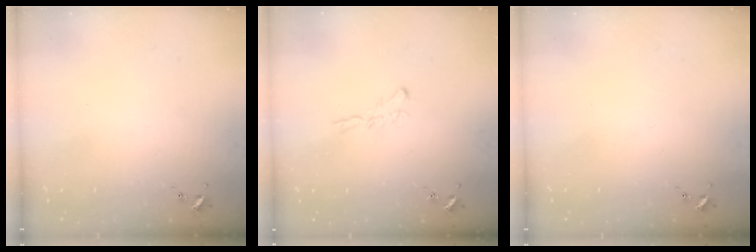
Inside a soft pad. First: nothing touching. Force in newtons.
{"total": 5.4, "press": 5.4, "slide": 0.3}
{"total": 0.0}